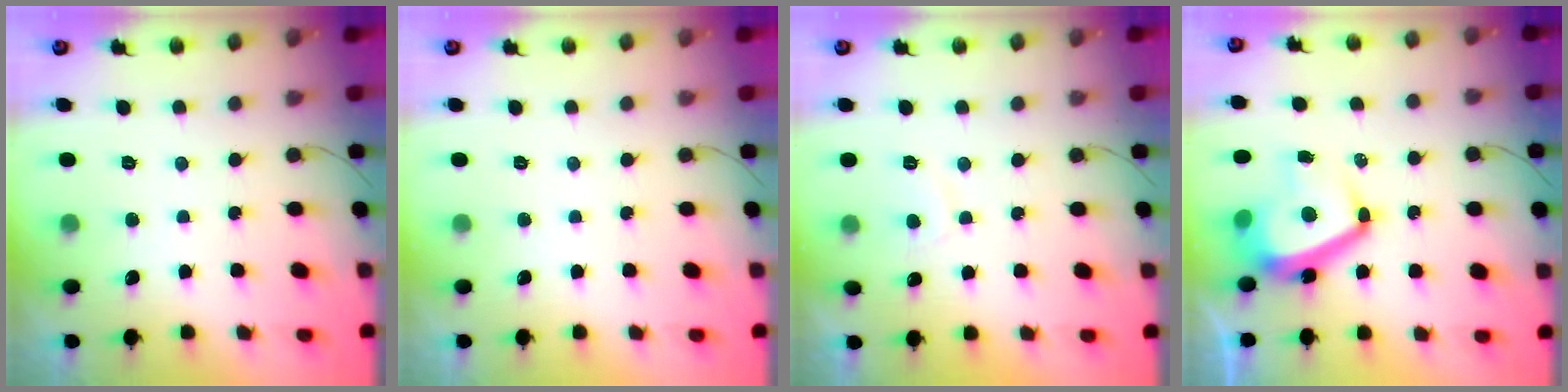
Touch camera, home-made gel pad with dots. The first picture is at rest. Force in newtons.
{"total": 0.0}
{"total": 3.0, "press": 2.9, "slide": 0.7}
{"total": 12.0, "press": 11.9, "slide": 1.6}